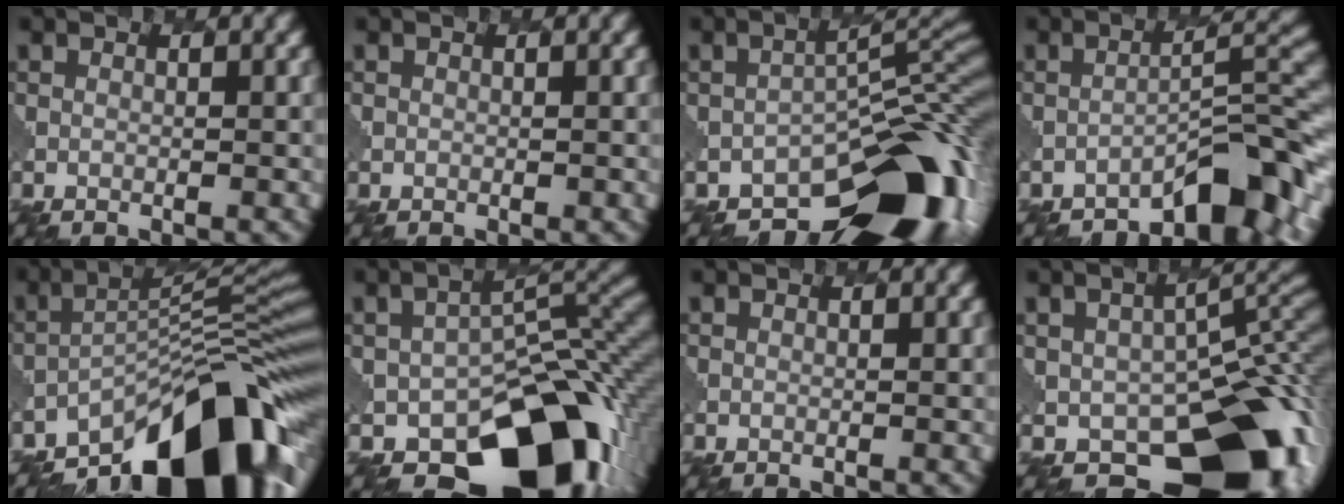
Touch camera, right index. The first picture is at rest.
{"total": 0.8, "force": [0.0, 0.8, 0.1], "torque": [0.001, -0.004, 0.003]}
{"total": 12.9, "force": [-8.2, 5.8, 8.1], "torque": [-0.094, -0.007, -0.127]}
{"total": 7.2, "force": [-5.4, 1.8, 4.4], "torque": [-0.042, 0.017, -0.082]}
{"total": 14.3, "force": [-9.5, 4.6, 9.8], "torque": [-0.133, 0.008, -0.163]}
{"total": 14.0, "force": [-7.4, 8.6, 8.3], "torque": [-0.092, -0.015, -0.122]}
{"total": 0.0}
{"total": 14.5, "force": [-5.7, 8.9, 9.9], "torque": [-0.107, -0.016, -0.086]}